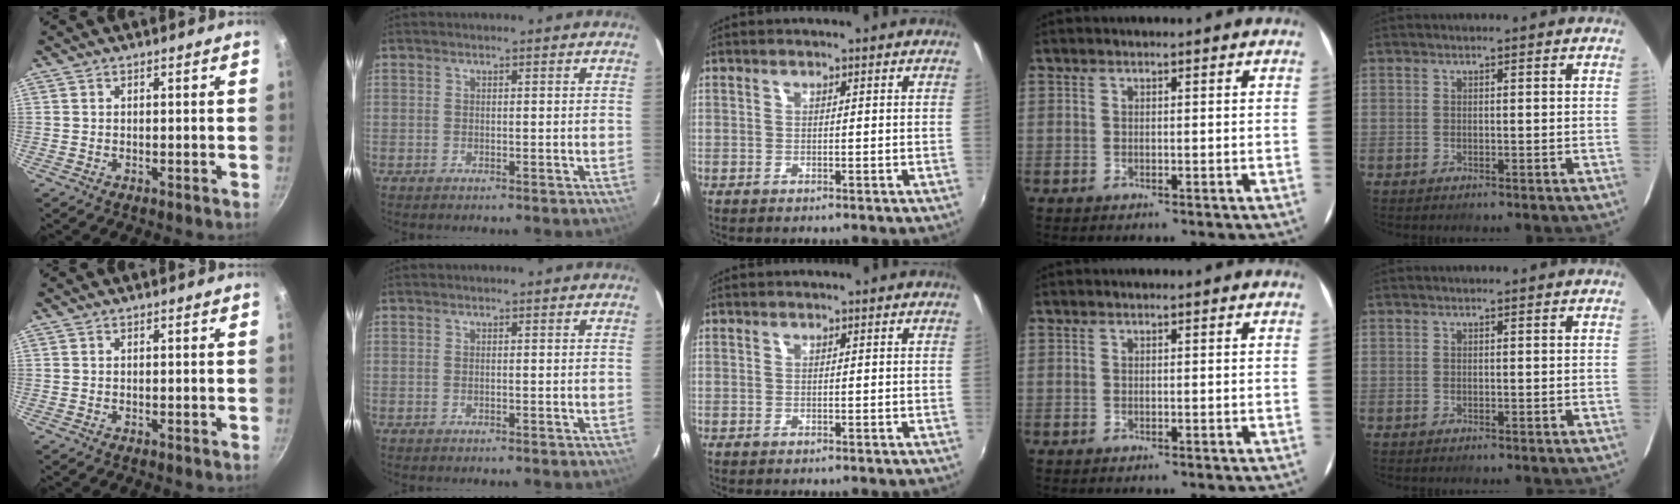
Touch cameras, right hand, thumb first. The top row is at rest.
{}